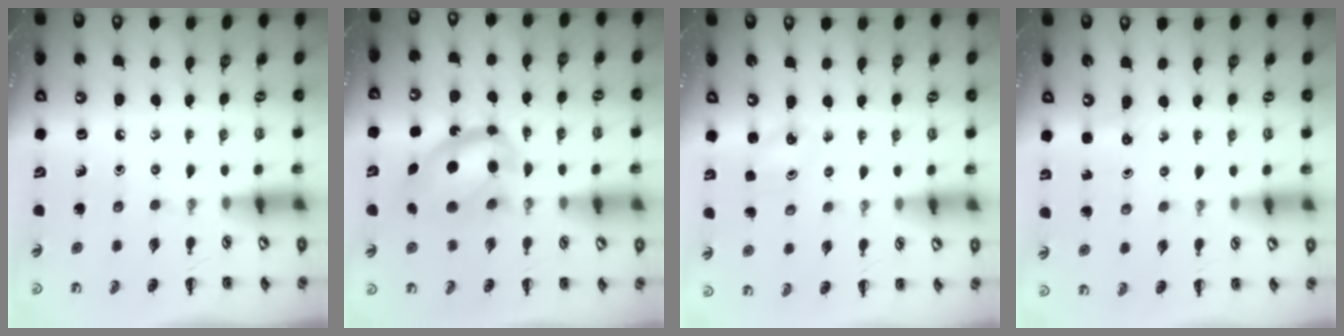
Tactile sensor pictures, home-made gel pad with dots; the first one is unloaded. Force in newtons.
{"total": 10.7, "press": 10.4, "slide": 2.4}
{"total": 2.0, "press": 2.0, "slide": 0.6}
{"total": 2.4, "press": 2.3, "slide": 0.7}